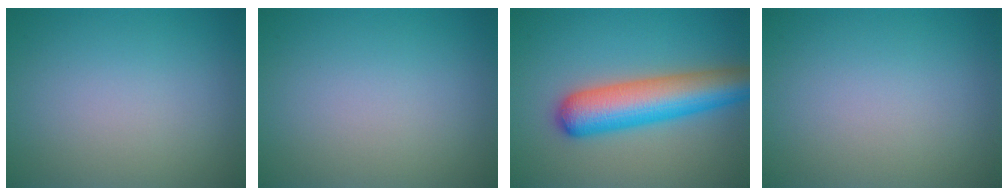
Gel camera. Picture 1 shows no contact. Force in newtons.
{"total": 0.0}
{"total": 7.9, "press": 7.8, "slide": 0.4}
{"total": 0.0}